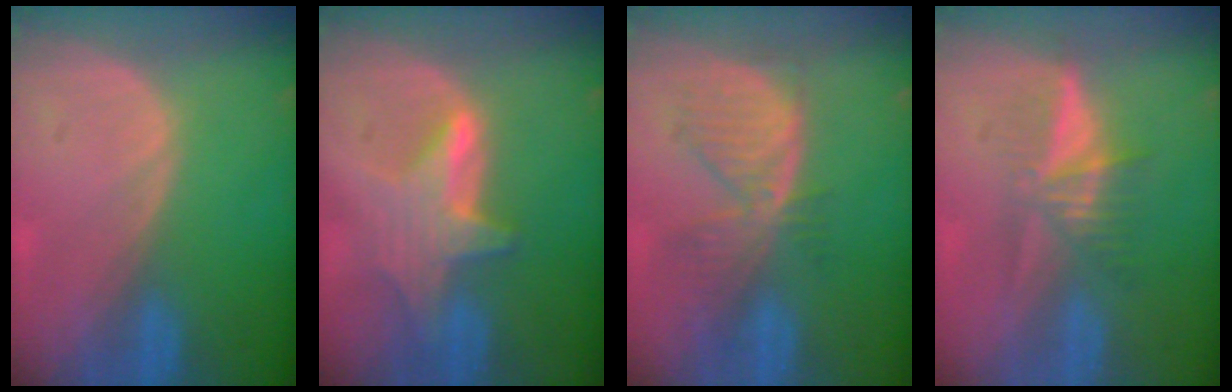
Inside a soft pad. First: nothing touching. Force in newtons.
{"total": 6.9, "press": 6.4, "slide": 2.5}
{"total": 7.2, "press": 6.5, "slide": 3.1}
{"total": 5.2, "press": 5.1, "slide": 1.2}